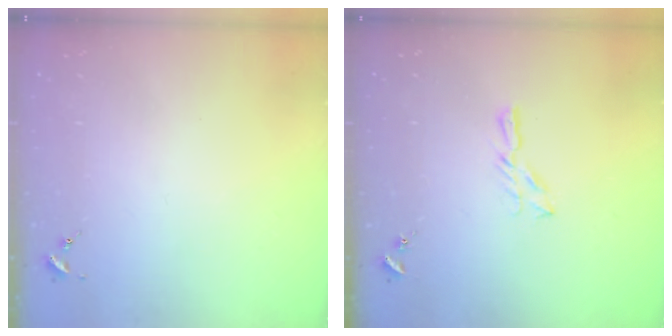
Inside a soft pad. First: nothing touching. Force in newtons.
{"total": 5.1, "press": 5.1, "slide": 0.5}